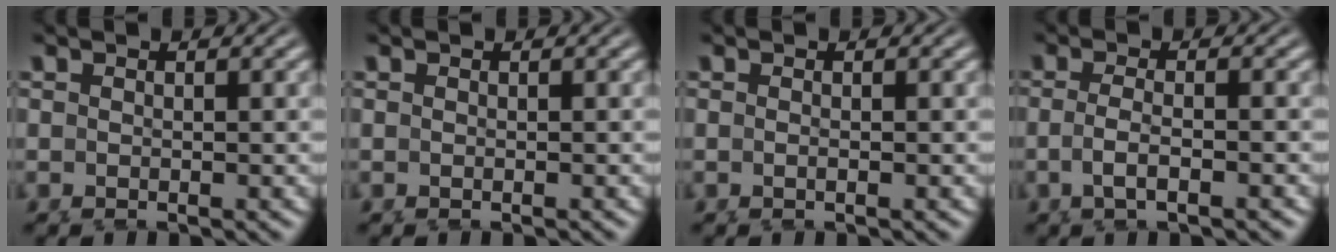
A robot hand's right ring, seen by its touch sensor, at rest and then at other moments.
{"total": 0.0}
{"total": 0.5, "force": [-0.1, -0.3, 0.4], "torque": [-0.010, 0.001, -0.001]}
{"total": 2.2, "force": [-0.7, 0.7, 2.0], "torque": [-0.051, -0.018, 0.001]}